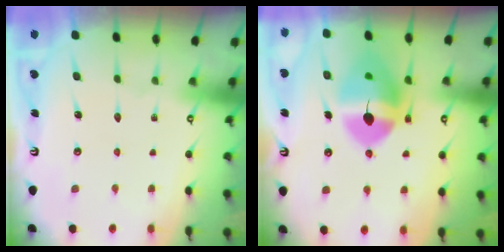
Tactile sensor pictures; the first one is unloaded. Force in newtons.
{"total": 14.6, "press": 14.4, "slide": 1.8}